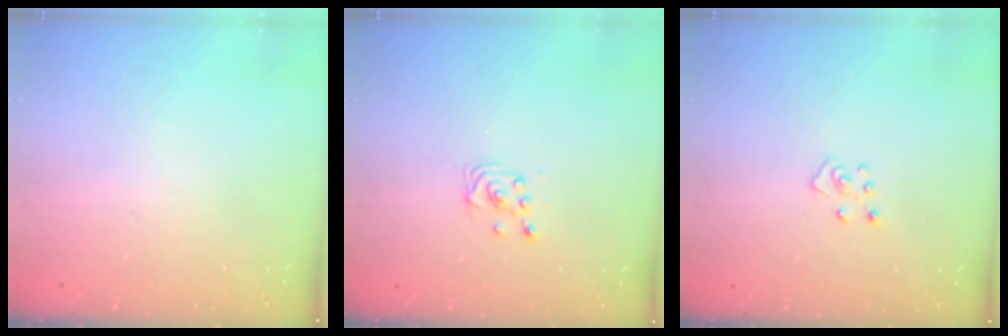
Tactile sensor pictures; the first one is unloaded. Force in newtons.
{"total": 2.6, "press": 2.6, "slide": 0.2}
{"total": 4.2, "press": 4.1, "slide": 0.3}